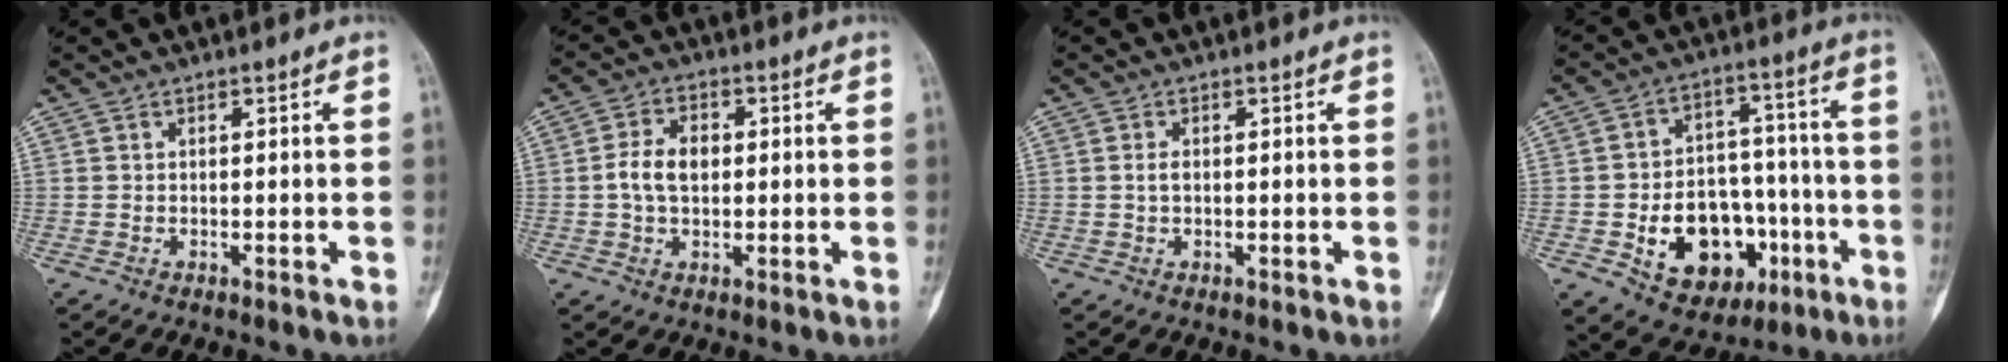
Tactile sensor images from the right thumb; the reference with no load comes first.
{"total": 6.3, "force": [0.2, 4.2, 4.7], "torque": [-0.085, 0.013, 0.000]}
{"total": 1.2, "force": [0.0, 0.7, 1.0], "torque": [-0.016, 0.002, -0.001]}
{"total": 18.3, "force": [-5.9, 13.2, 11.3], "torque": [-0.128, 0.046, -0.074]}